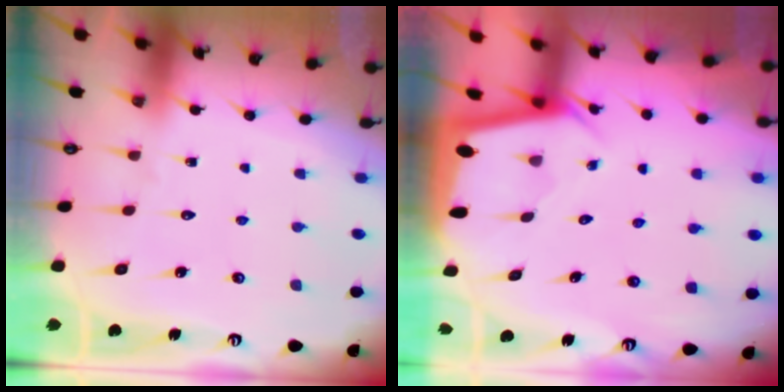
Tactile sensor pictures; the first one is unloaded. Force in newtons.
{"total": 1.9, "press": 1.9, "slide": 0.1}